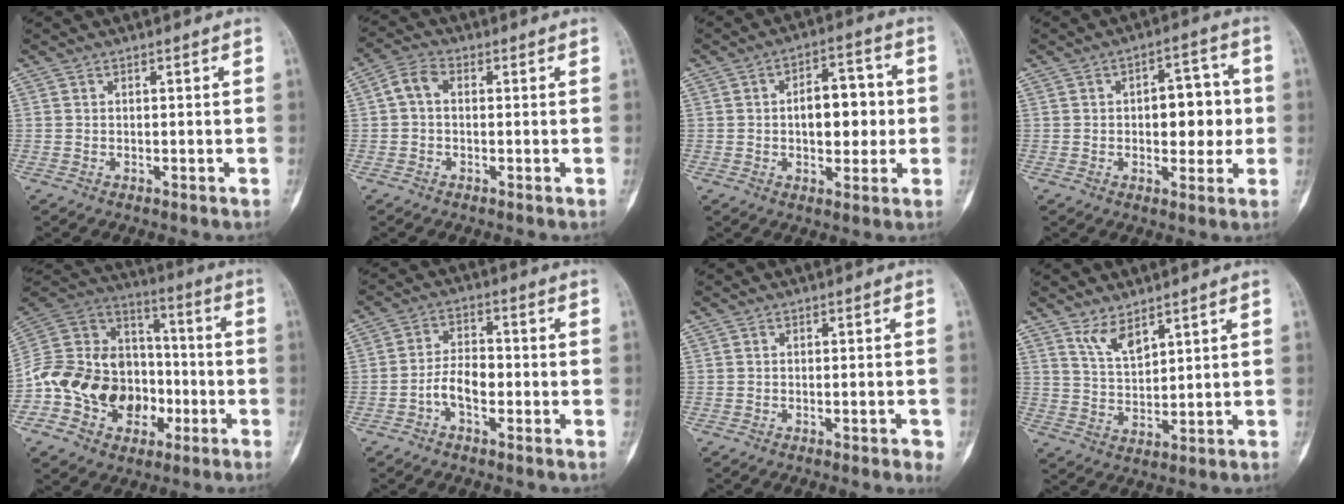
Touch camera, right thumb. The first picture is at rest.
{"total": 4.2, "force": [0.3, 2.8, 3.0], "torque": [-0.055, 0.013, -0.004]}
{"total": 10.6, "force": [0.2, 6.0, 8.8], "torque": [-0.095, 0.018, 0.002]}
{"total": 9.5, "force": [0.2, 5.3, 7.8], "torque": [-0.068, 0.015, 0.002]}
{"total": 21.9, "force": [-7.1, 17.4, 11.2], "torque": [-0.179, 0.086, -0.119]}
{"total": 5.6, "force": [-2.0, 3.1, 4.2], "torque": [-0.070, 0.026, -0.043]}
{"total": 2.8, "force": [-1.2, 0.6, 2.4], "torque": [-0.033, 0.000, -0.012]}
{"total": 5.2, "force": [3.7, 2.0, 3.1], "torque": [-0.053, -0.033, 0.079]}